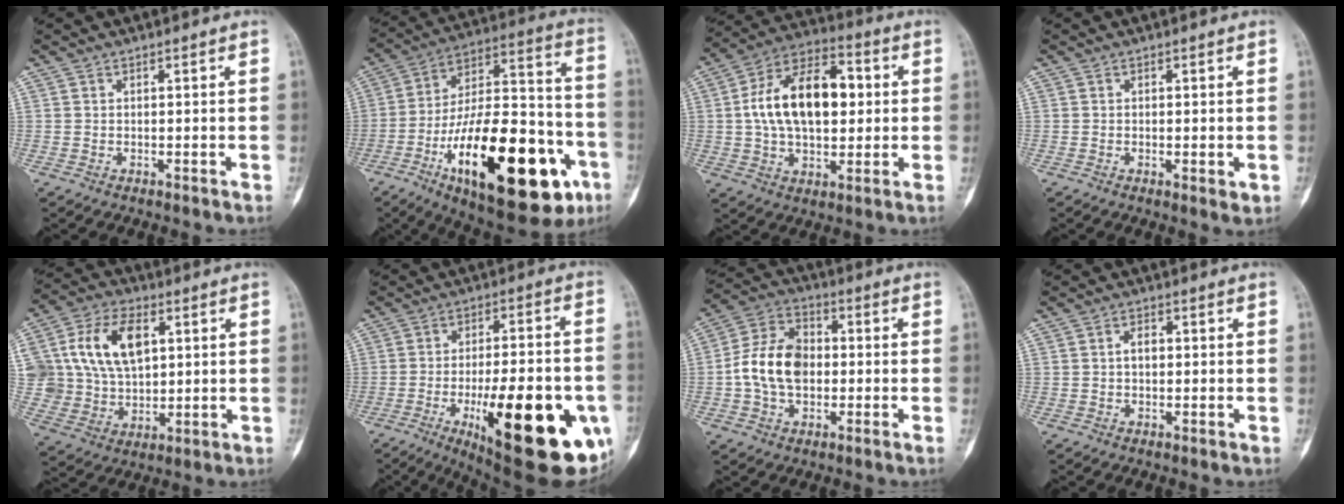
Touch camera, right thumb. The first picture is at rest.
{"total": 34.1, "force": [-13.3, 13.4, 28.5], "torque": [-0.429, 0.054, -0.196]}
{"total": 18.7, "force": [2.0, 10.8, 15.1], "torque": [-0.242, 0.024, 0.028]}
{"total": 2.3, "force": [-0.4, 0.7, 2.1], "torque": [-0.032, -0.007, -0.004]}
{"total": 15.7, "force": [4.3, 10.6, 10.8], "torque": [-0.180, 0.001, 0.088]}
{"total": 28.3, "force": [-9.2, 9.1, 25.2], "torque": [-0.314, 0.003, -0.114]}
{"total": 12.1, "force": [-0.9, 8.1, 9.0], "torque": [-0.159, 0.030, -0.025]}
{"total": 2.3, "force": [0.1, 1.5, 1.8], "torque": [-0.023, 0.007, -0.002]}